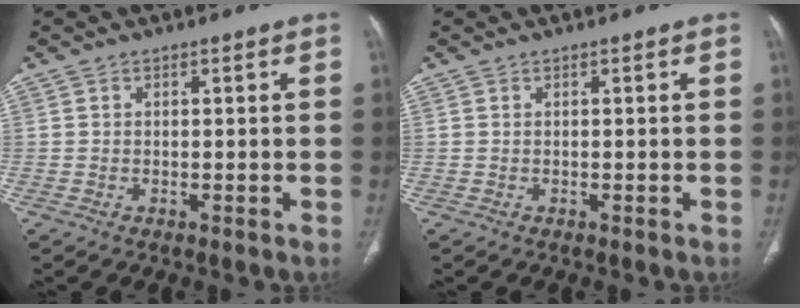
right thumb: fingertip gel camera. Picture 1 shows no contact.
{"total": 0.0}